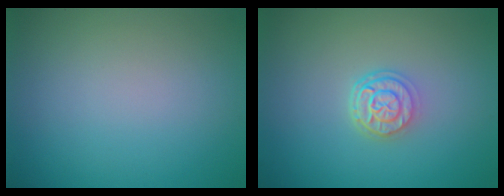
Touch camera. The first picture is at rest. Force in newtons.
{"total": 2.8, "press": 2.1, "slide": 1.8}